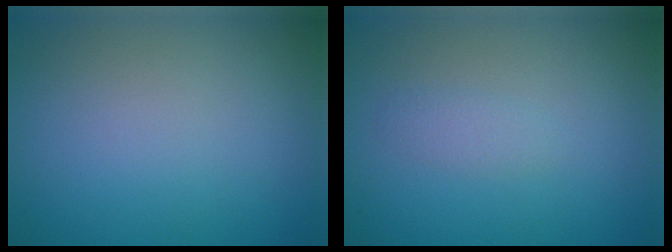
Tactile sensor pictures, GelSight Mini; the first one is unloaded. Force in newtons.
{"total": 1.0, "press": 1.0, "slide": 0.0}